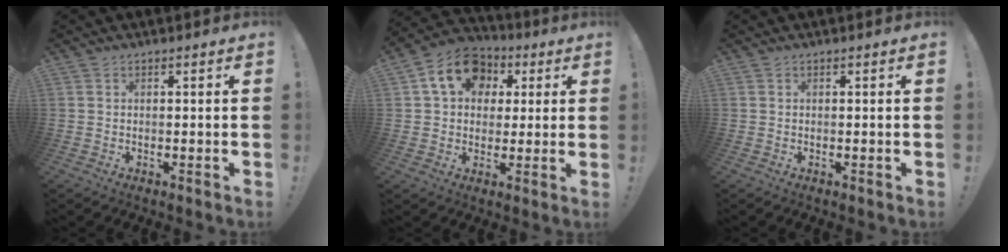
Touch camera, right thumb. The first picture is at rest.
{"total": 13.9, "force": [4.8, 10.6, 7.6], "torque": [-0.118, -0.004, 0.094]}
{"total": 0.0}